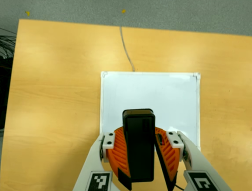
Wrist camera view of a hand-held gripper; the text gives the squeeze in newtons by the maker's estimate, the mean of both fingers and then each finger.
{"total": 9.7, "left": 9.7, "right": 9.6}